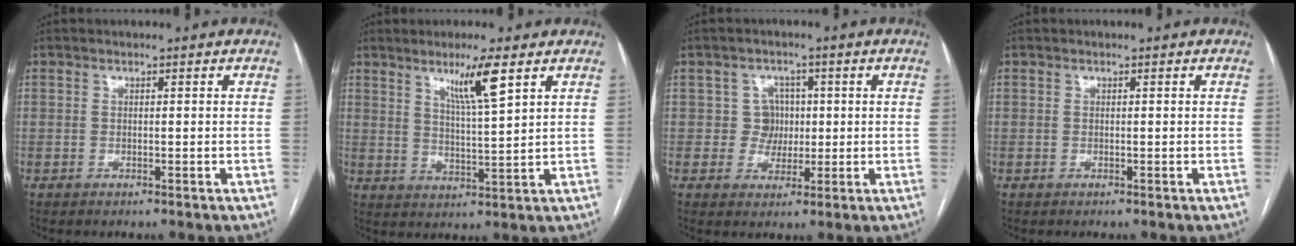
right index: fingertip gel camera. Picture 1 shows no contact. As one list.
[{"total": 6.9, "force": [4.0, -0.4, 5.7], "torque": [-0.100, -0.011, 0.072]}, {"total": 4.0, "force": [0.4, 3.9, 0.6], "torque": [0.000, 0.013, 0.008]}, {"total": 0.0}]